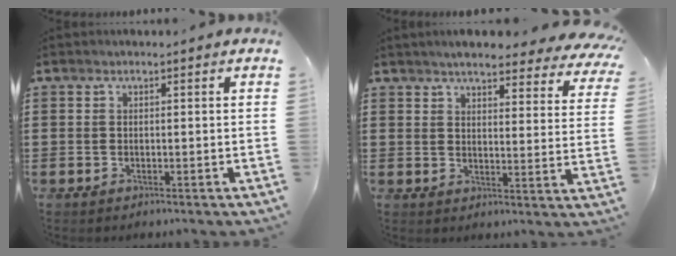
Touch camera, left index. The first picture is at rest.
{"total": 5.1, "force": [4.8, 0.5, 1.6], "torque": [-0.043, -0.021, 0.082]}